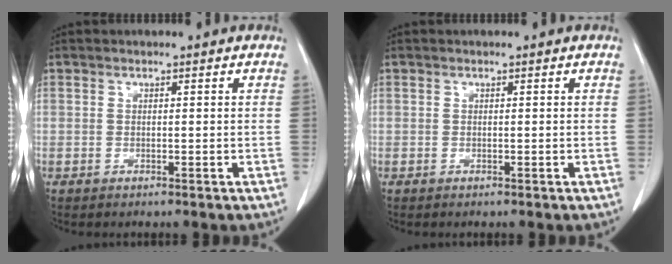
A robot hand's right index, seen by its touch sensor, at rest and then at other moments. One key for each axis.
{"total": 0.0}